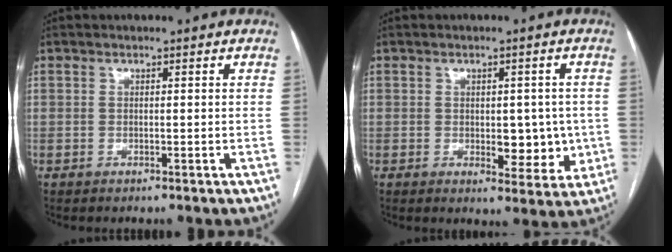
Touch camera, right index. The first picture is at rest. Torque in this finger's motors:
{"motor_torque": [0.64, 0.73, 0.08, 0.07]}